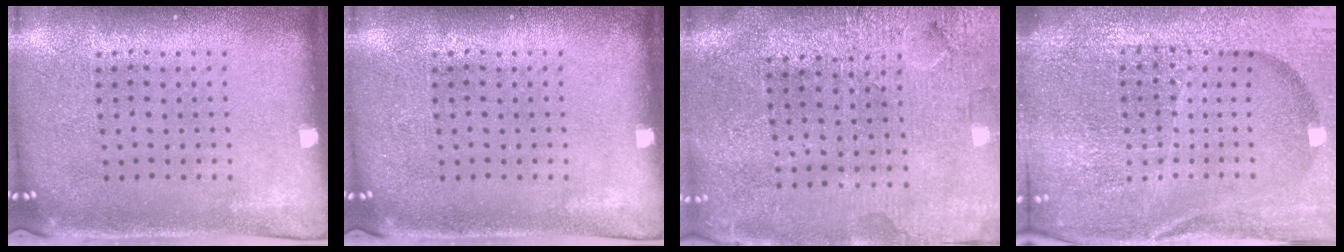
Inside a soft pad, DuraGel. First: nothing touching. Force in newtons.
{"total": 0.0}
{"total": 3.6, "press": 3.4, "slide": 1.4}
{"total": 6.4, "press": 5.5, "slide": 3.1}